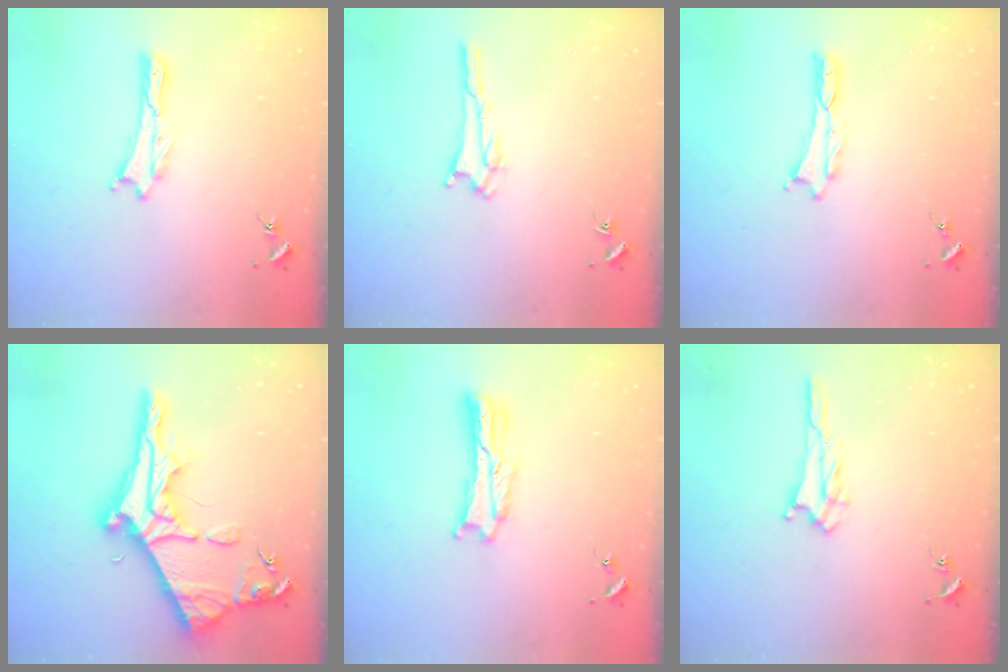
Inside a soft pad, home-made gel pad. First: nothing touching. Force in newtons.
{"total": 1.8, "press": 1.8, "slide": 0.2}
{"total": 0.0}
{"total": 10.1, "press": 10.1, "slide": 1.0}
{"total": 1.6, "press": 1.6, "slide": 0.3}
{"total": 1.7, "press": 1.7, "slide": 0.2}